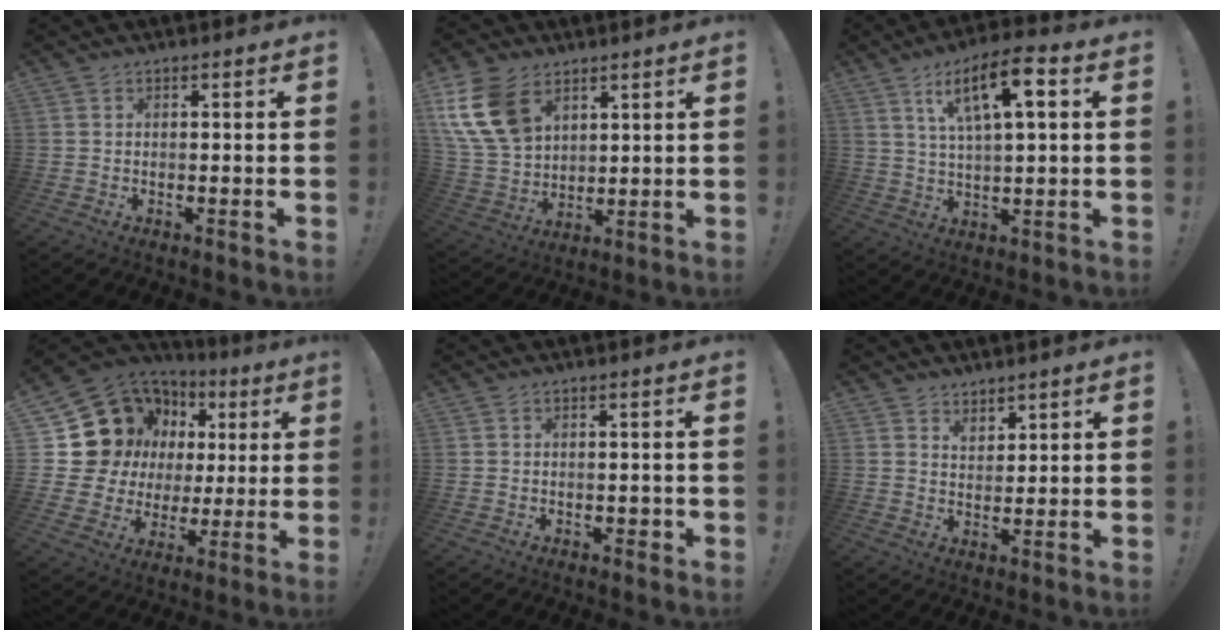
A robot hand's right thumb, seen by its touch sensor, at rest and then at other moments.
{"total": 16.1, "force": [7.9, 10.9, 8.8], "torque": [-0.187, -0.032, 0.158]}
{"total": 13.0, "force": [5.1, 3.7, 11.3], "torque": [-0.184, -0.009, 0.079]}
{"total": 16.4, "force": [7.7, 12.8, 6.7], "torque": [-0.097, -0.063, 0.176]}
{"total": 1.5, "force": [-0.4, 1.1, 0.8], "torque": [-0.019, 0.007, -0.006]}
{"total": 3.7, "force": [3.2, 1.9, -0.1], "torque": [0.005, -0.022, 0.060]}